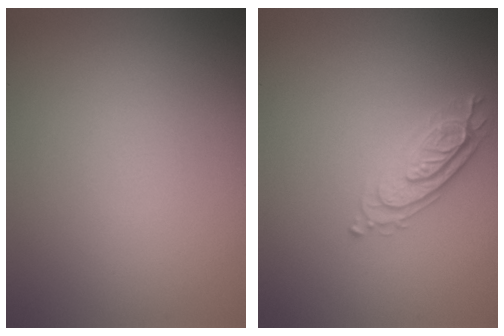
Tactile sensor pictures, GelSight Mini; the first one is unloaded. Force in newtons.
{"total": 2.4, "press": 2.3, "slide": 0.5}